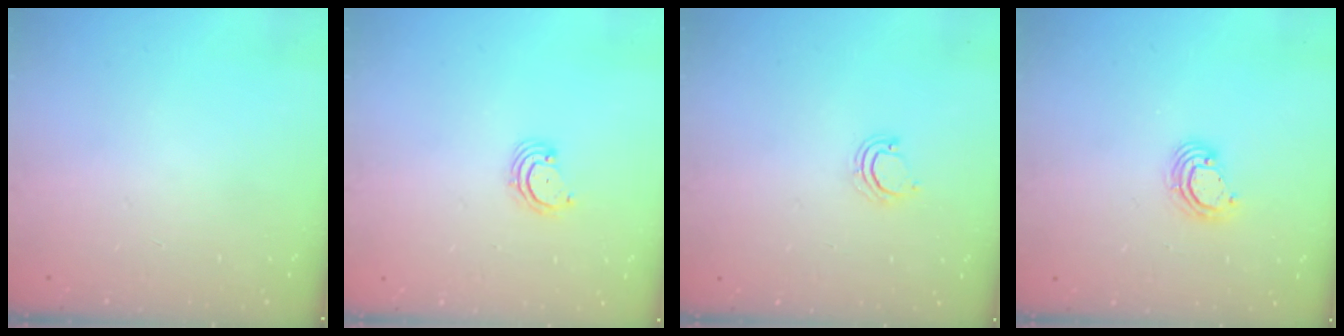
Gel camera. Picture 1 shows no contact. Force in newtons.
{"total": 2.6, "press": 2.6, "slide": 0.3}
{"total": 2.2, "press": 2.2, "slide": 0.1}
{"total": 5.6, "press": 5.6, "slide": 0.3}